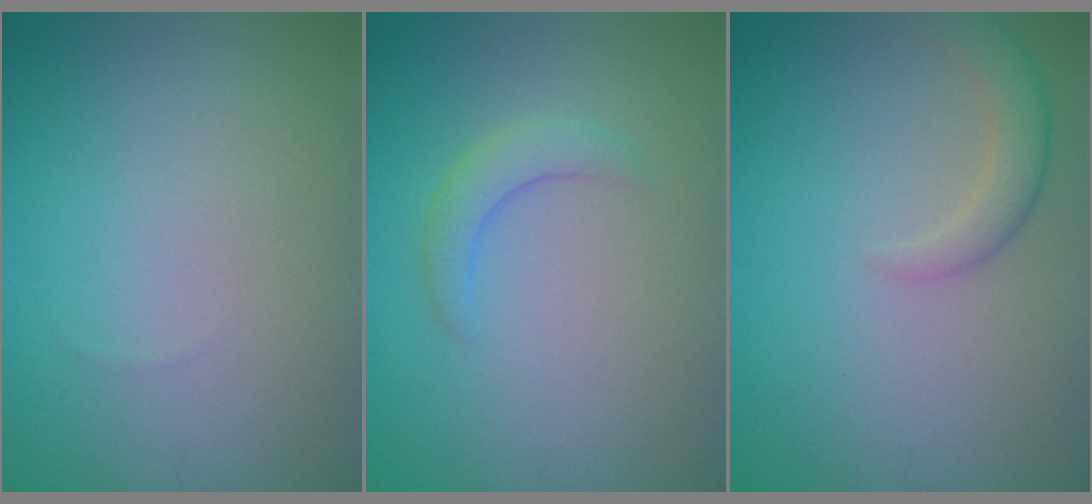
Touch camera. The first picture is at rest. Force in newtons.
{"total": 2.1, "press": 2.1, "slide": 0.2}
{"total": 2.4, "press": 2.4, "slide": 0.2}